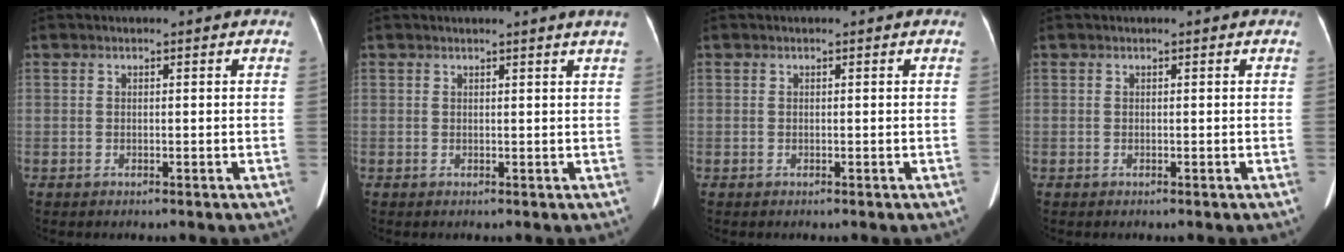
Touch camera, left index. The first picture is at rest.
{"total": 1.8, "force": [1.5, -0.6, 0.8], "torque": [-0.018, -0.007, 0.020]}
{"total": 0.0}
{"total": 0.0}